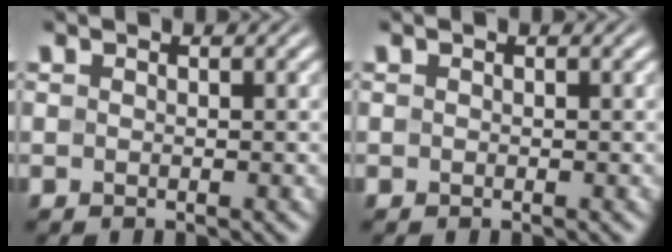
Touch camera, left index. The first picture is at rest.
{"total": 0.0}